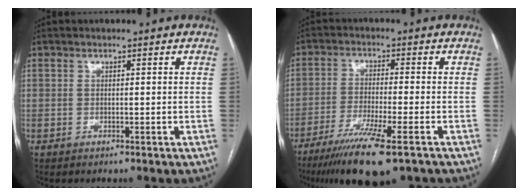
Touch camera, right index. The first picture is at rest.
{"total": 12.0, "force": [-8.0, 0.7, 8.9], "torque": [-0.154, -0.033, -0.128]}